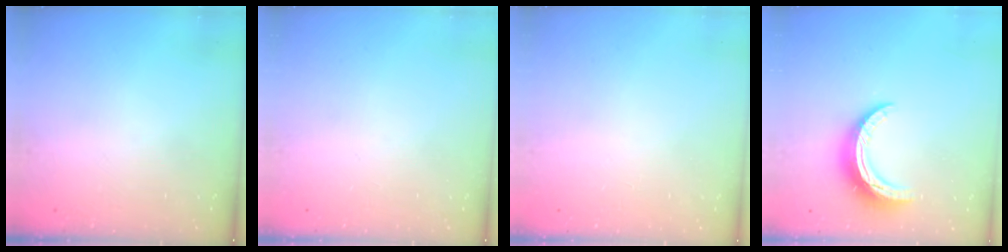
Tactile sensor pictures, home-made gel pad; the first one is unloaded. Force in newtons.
{"total": 0.0}
{"total": 2.6, "press": 2.6, "slide": 0.2}
{"total": 11.2, "press": 11.2, "slide": 0.7}